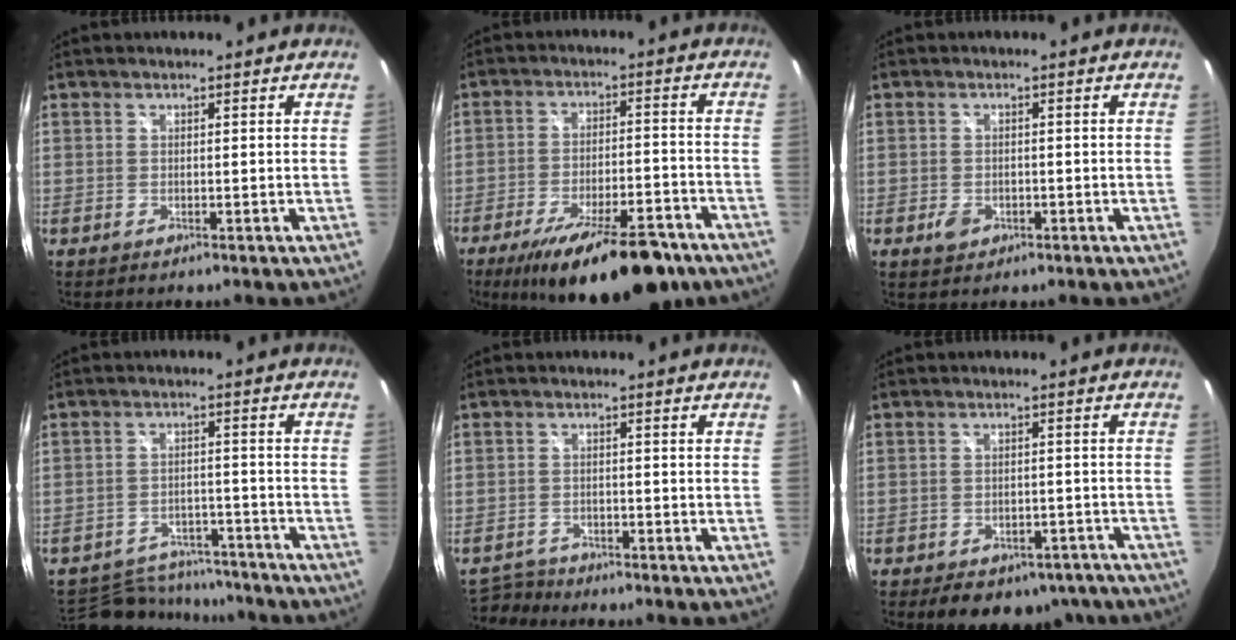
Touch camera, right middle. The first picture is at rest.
{"total": 20.2, "force": [-14.5, 6.2, 12.6], "torque": [-0.208, -0.030, -0.206]}
{"total": 2.6, "force": [-1.3, 1.9, 1.3], "torque": [-0.026, -0.001, -0.019]}
{"total": 13.9, "force": [-12.3, 5.5, 3.5], "torque": [-0.089, 0.019, -0.163]}
{"total": 4.3, "force": [-4.0, 1.6, 0.3], "torque": [-0.019, 0.002, -0.076]}
{"total": 13.0, "force": [-9.3, 7.3, 5.4], "torque": [-0.109, 0.010, -0.103]}